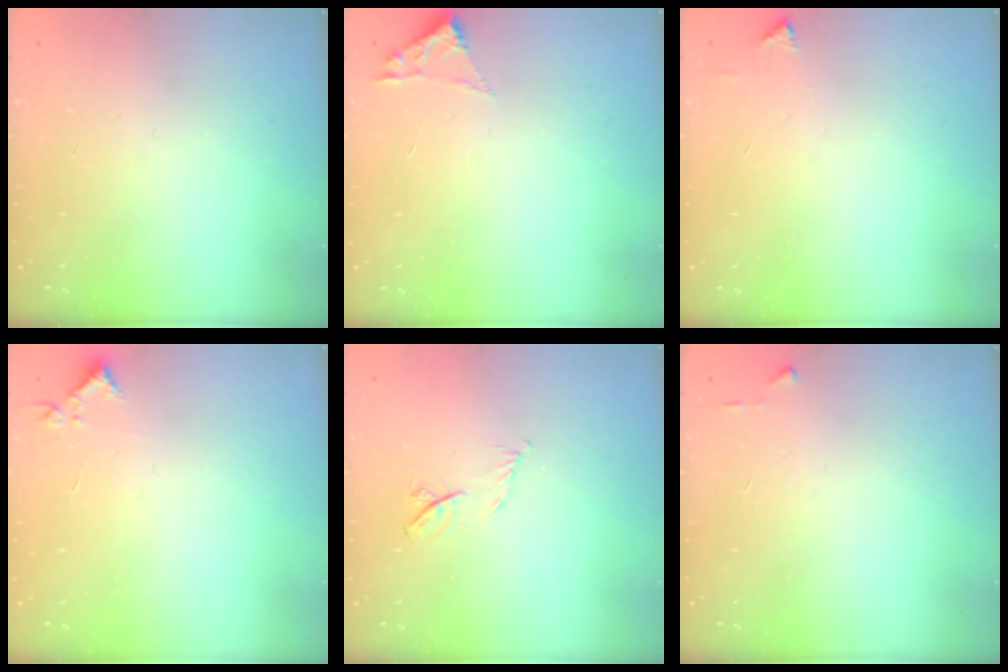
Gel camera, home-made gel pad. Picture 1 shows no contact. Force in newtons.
{"total": 1.8, "press": 1.8, "slide": 0.2}
{"total": 2.1, "press": 2.1, "slide": 0.3}
{"total": 3.6, "press": 3.6, "slide": 0.5}
{"total": 5.2, "press": 5.1, "slide": 0.8}
{"total": 3.7, "press": 3.7, "slide": 0.4}